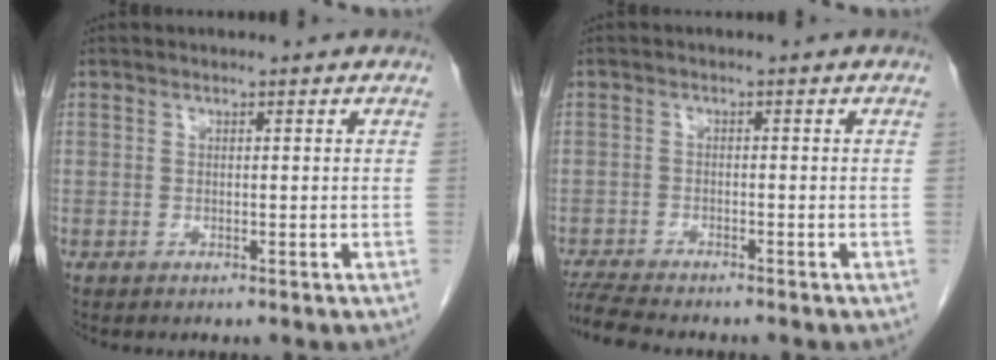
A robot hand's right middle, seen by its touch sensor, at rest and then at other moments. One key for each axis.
{"total": 6.4, "fx": -5.9, "fy": 0.4, "fz": 2.5, "tx": -0.052, "ty": -0.019, "tz": -0.099}